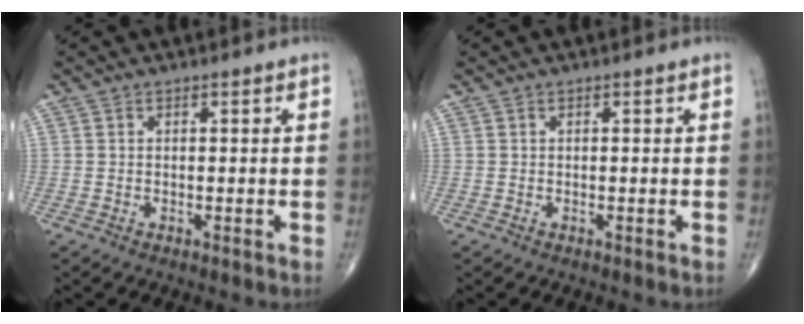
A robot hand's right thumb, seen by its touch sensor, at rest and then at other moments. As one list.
[{"total": 0.0}]